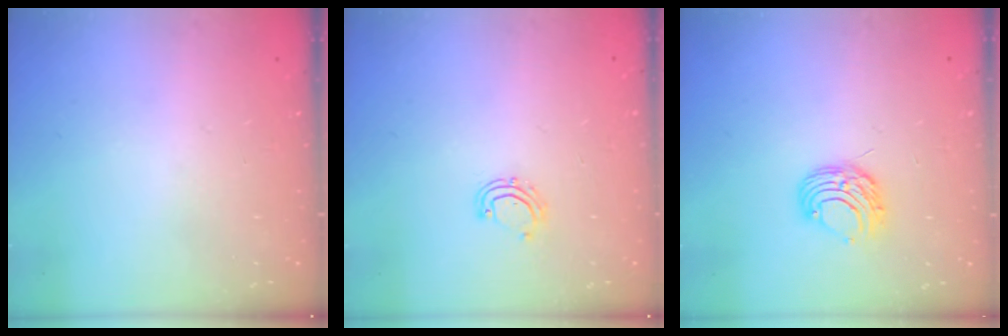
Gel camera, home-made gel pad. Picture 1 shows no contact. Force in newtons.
{"total": 5.6, "press": 5.4, "slide": 1.5}
{"total": 7.4, "press": 7.4, "slide": 0.7}